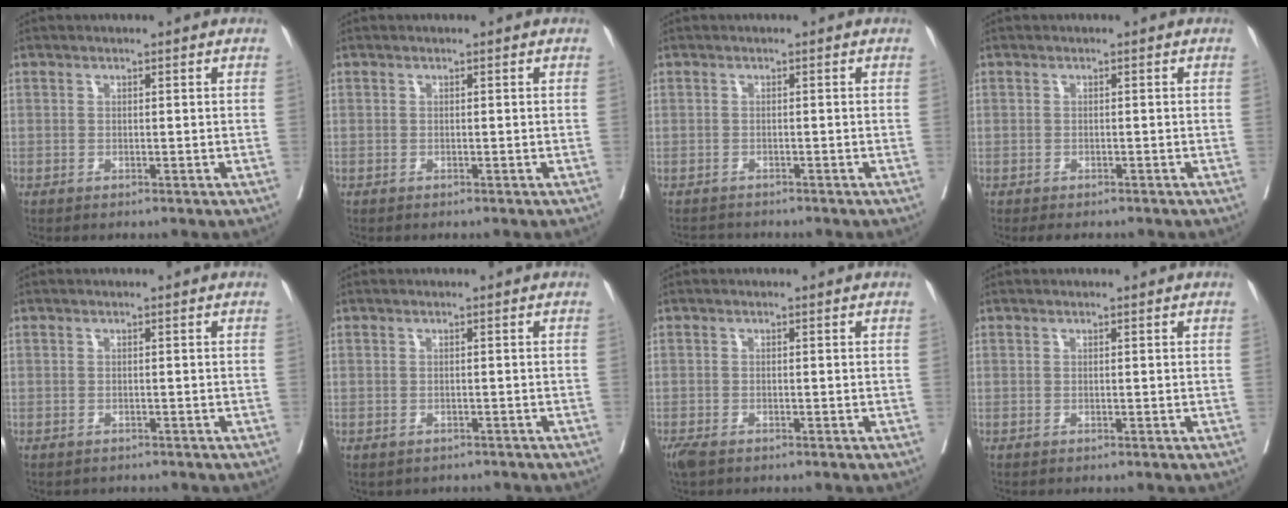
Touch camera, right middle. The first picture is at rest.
{"total": 0.0}
{"total": 1.8, "force": [-1.7, 0.5, -0.3], "torque": [0.005, -0.007, -0.030]}
{"total": 2.7, "force": [-2.2, 1.4, 0.6], "torque": [-0.006, -0.001, -0.030]}
{"total": 1.4, "force": [-1.2, 0.6, 0.1], "torque": [-0.010, -0.001, -0.018]}
{"total": 2.4, "force": [-2.0, 1.2, 0.3], "torque": [-0.004, 0.002, -0.026]}
{"total": 3.1, "force": [-2.2, 1.2, 1.8], "torque": [-0.042, -0.012, -0.039]}
{"total": 0.0}